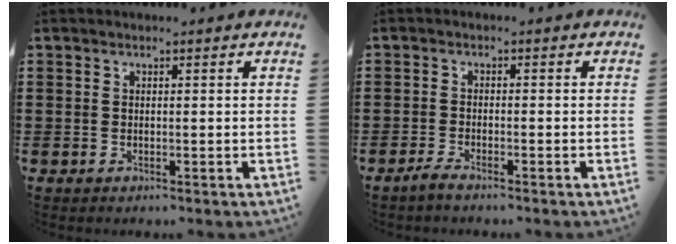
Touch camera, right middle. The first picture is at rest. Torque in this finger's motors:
{"motor_torque": [0.58, -0.20, 0.01, 0.03]}